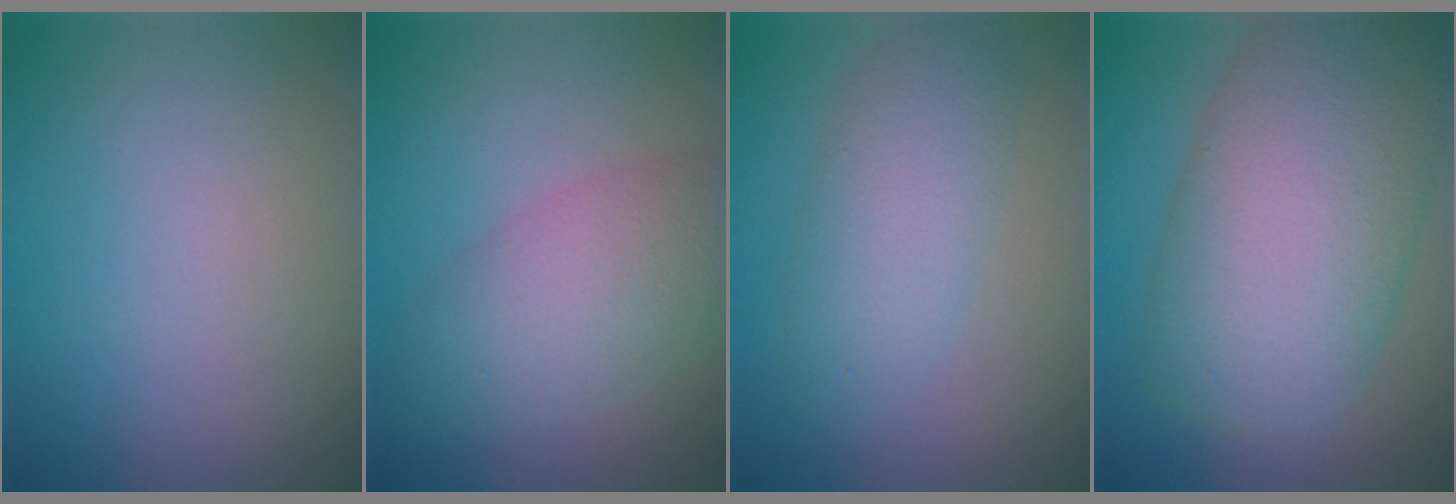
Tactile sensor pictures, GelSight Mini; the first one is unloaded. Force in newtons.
{"total": 5.9, "press": 5.9, "slide": 0.4}
{"total": 4.4, "press": 4.4, "slide": 0.1}
{"total": 12.6, "press": 12.6, "slide": 0.5}